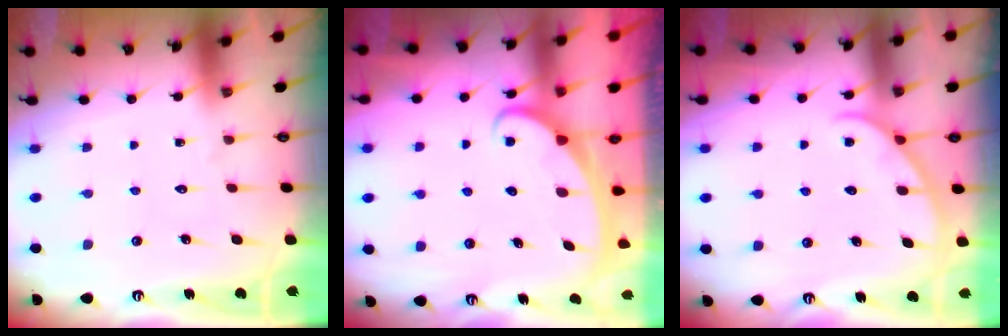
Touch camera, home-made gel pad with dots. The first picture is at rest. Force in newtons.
{"total": 2.4, "press": 2.4, "slide": 0.3}
{"total": 2.8, "press": 2.8, "slide": 0.3}